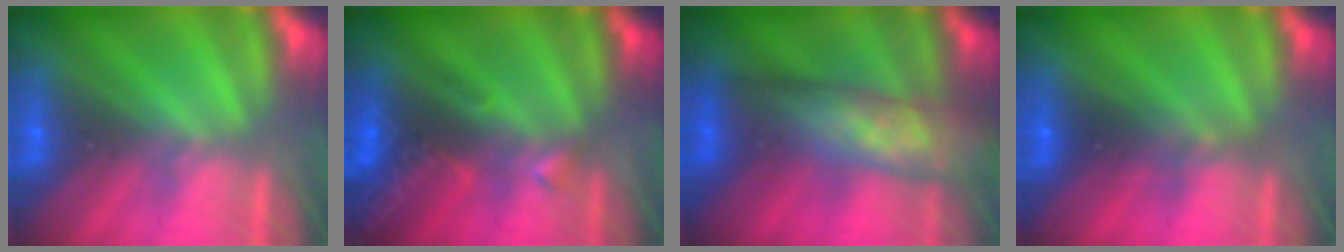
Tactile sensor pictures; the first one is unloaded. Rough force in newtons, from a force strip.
{"total": 2.6}
{"total": 9.3}
{"total": 2.3}